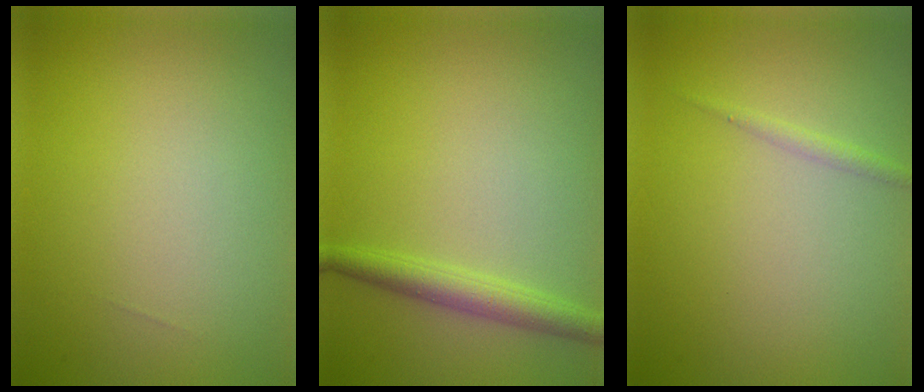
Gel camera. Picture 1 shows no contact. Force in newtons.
{"total": 2.6, "press": 2.6, "slide": 0.1}
{"total": 0.9, "press": 0.9, "slide": 0.1}